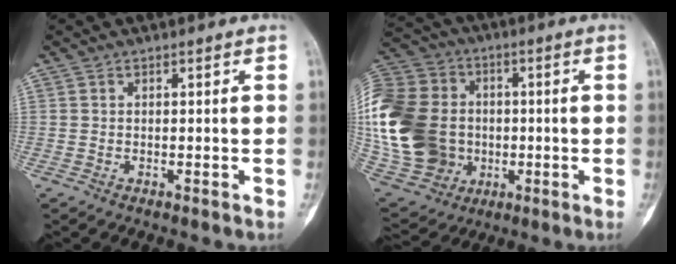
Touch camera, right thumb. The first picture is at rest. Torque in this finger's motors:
{"motor_torque": [0.28, 3.30, 2.00, -0.12, 0.30]}